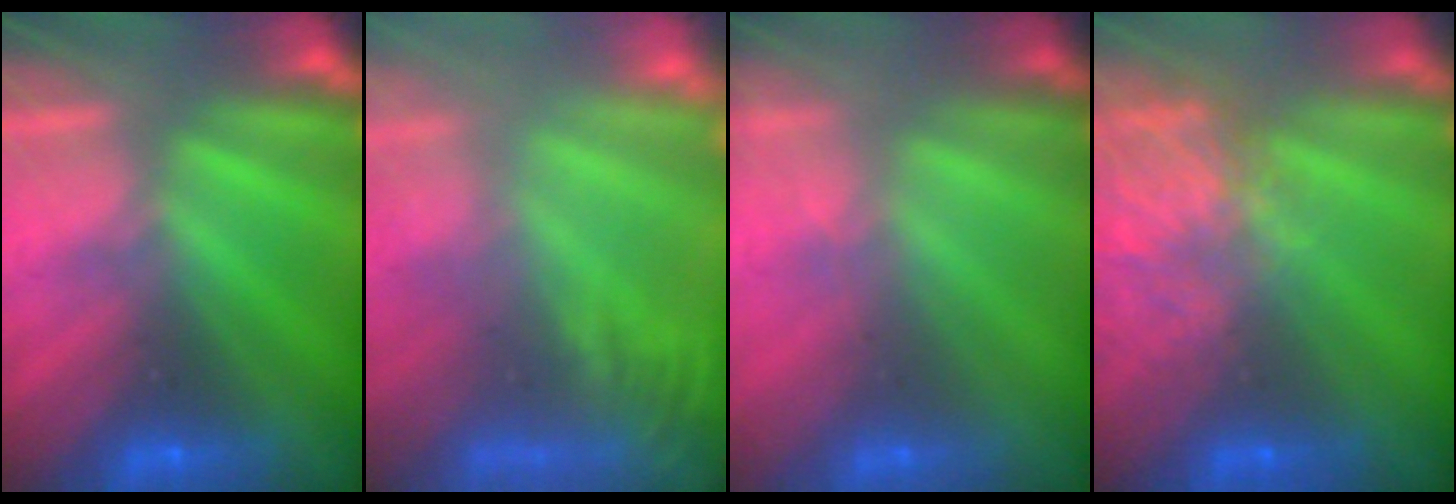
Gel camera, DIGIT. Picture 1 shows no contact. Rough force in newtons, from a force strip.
{"total": 5.8}
{"total": 1.5}
{"total": 7.8}